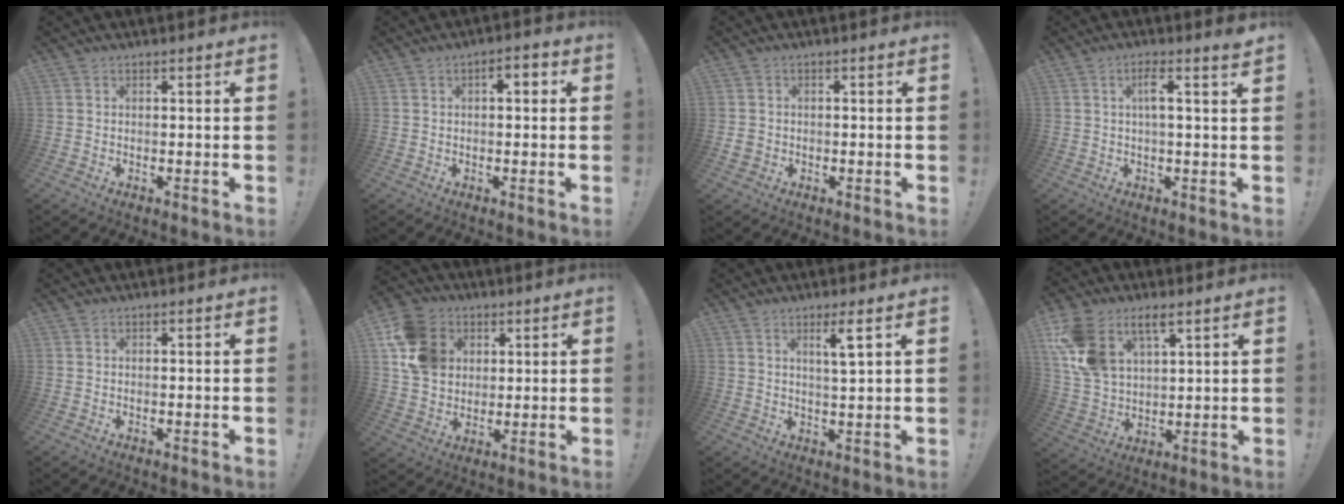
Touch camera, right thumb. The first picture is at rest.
{"total": 3.1, "force": [-0.2, 1.7, 2.6], "torque": [-0.028, 0.006, -0.012]}
{"total": 2.4, "force": [-0.2, 2.2, 0.9], "torque": [-0.022, 0.007, 0.000]}
{"total": 5.0, "force": [1.9, 0.3, 4.6], "torque": [-0.071, -0.014, 0.024]}
{"total": 0.0}
{"total": 15.0, "force": [4.2, 12.4, 7.3], "torque": [-0.122, -0.012, 0.090]}
{"total": 5.2, "force": [2.6, 0.0, 4.5], "torque": [-0.064, -0.009, 0.033]}
{"total": 12.8, "force": [7.1, 7.7, 7.3], "torque": [-0.162, -0.026, 0.140]}